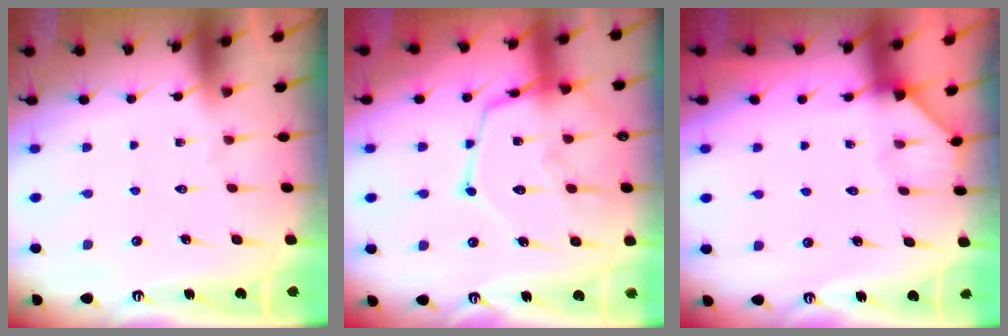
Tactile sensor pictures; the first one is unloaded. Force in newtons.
{"total": 15.6, "press": 15.6, "slide": 1.2}
{"total": 2.0, "press": 2.0, "slide": 0.1}